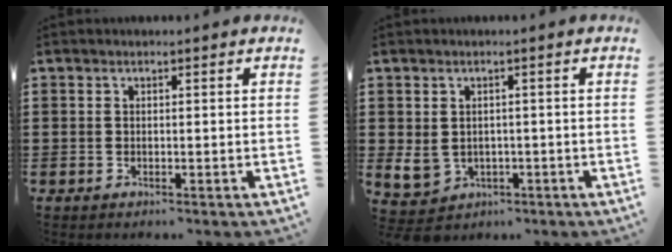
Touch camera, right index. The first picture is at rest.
{"total": 3.2, "force": [-0.6, 2.8, 1.4], "torque": [-0.049, -0.002, -0.016]}